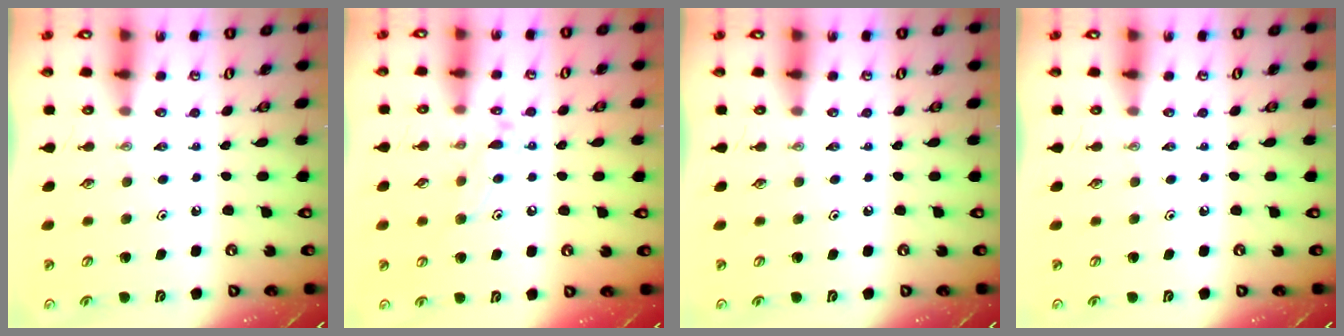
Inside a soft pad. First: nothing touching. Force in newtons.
{"total": 9.9, "press": 9.9, "slide": 0.8}
{"total": 0.0}
{"total": 0.0}